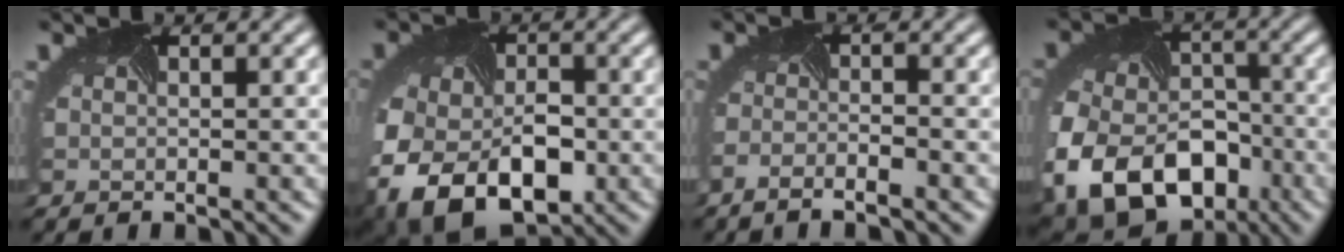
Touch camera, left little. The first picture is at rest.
{"total": 12.1, "force": [-4.1, 8.4, 7.7], "torque": [-0.149, -0.046, -0.047]}
{"total": 2.1, "force": [-1.8, 0.0, 1.2], "torque": [-0.024, -0.013, -0.035]}
{"total": 14.9, "force": [-6.4, 10.5, 8.4], "torque": [-0.175, -0.044, -0.088]}